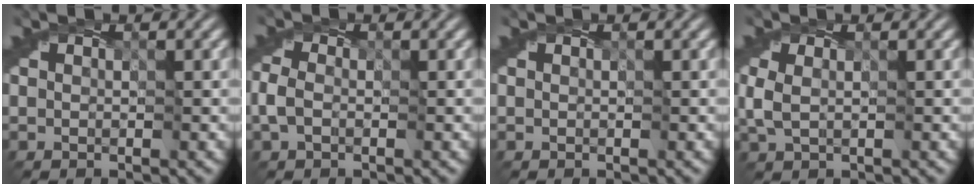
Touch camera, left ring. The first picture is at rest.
{"total": 1.5, "force": [-0.6, 1.0, 0.8], "torque": [-0.024, 0.007, -0.016]}
{"total": 0.0}
{"total": 1.5, "force": [0.1, 1.0, 1.2], "torque": [-0.037, 0.001, 0.002]}